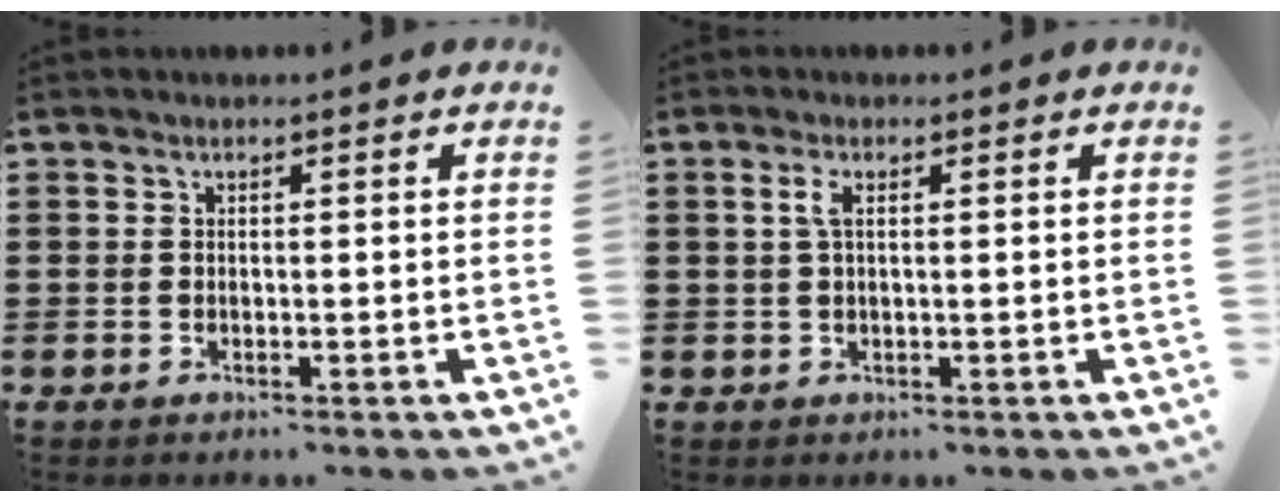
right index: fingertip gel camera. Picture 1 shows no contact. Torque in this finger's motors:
{"motor_torque": [0.41, -0.09, 0.17, 0.06]}